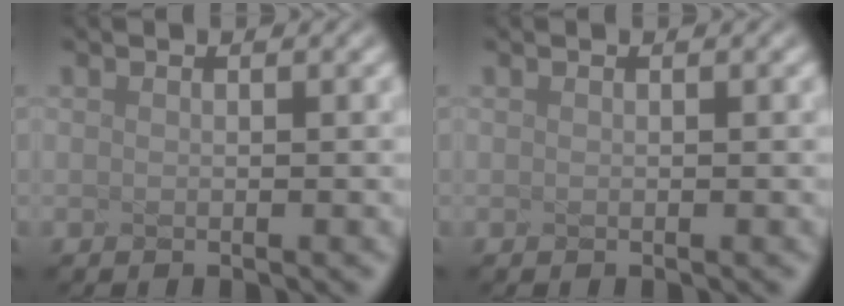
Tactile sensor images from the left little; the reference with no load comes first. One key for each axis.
{"total": 0.0}